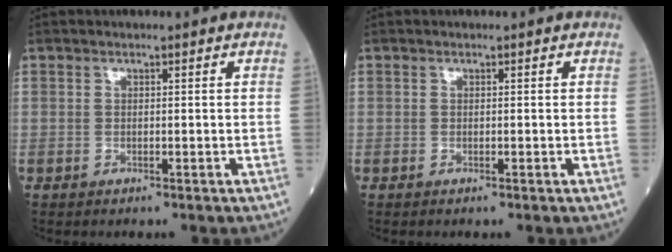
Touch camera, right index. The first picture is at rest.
{"total": 0.0}